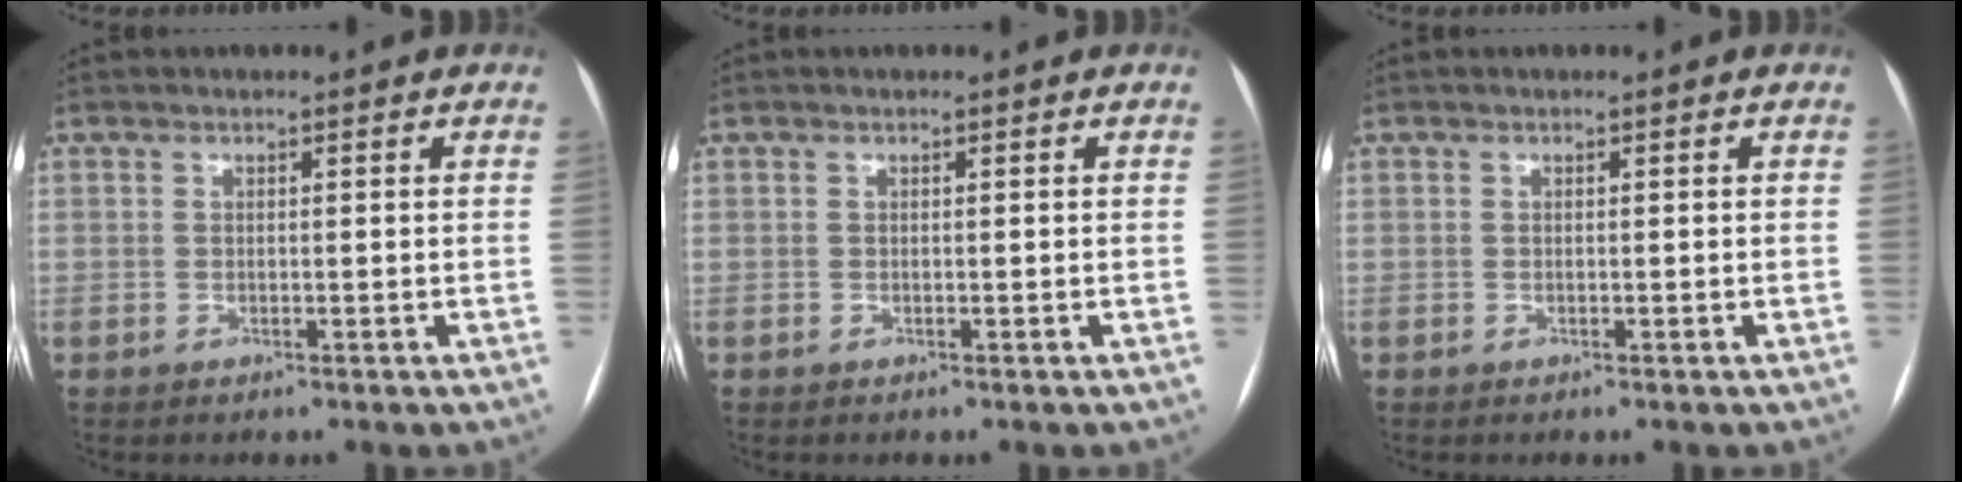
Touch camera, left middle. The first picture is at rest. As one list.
[{"total": 0.0}, {"total": 0.0}]